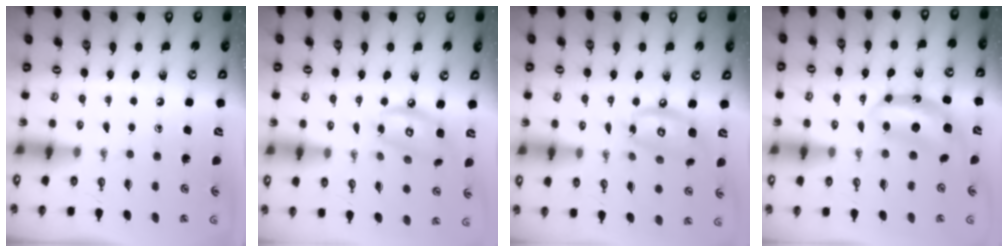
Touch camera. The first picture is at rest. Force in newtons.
{"total": 8.9, "press": 8.9, "slide": 0.7}
{"total": 11.3, "press": 11.3, "slide": 1.2}
{"total": 6.9, "press": 6.9, "slide": 0.4}